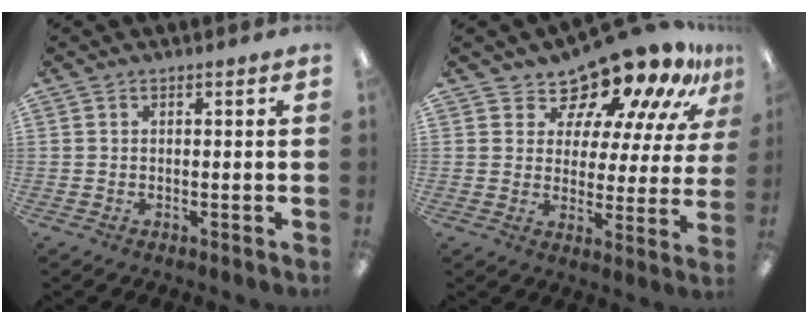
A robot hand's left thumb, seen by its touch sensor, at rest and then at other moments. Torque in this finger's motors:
{"motor_torque": [0.34, 0.34, -0.18, 0.00, 0.01]}